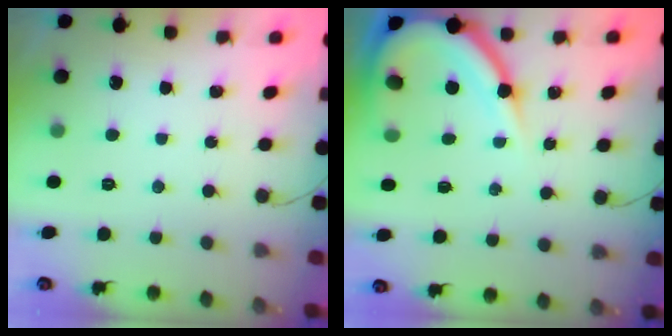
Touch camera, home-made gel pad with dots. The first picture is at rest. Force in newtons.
{"total": 12.3, "press": 12.2, "slide": 1.3}